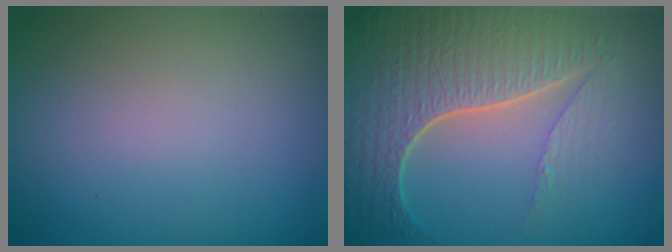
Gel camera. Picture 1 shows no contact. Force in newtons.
{"total": 7.7, "press": 5.7, "slide": 5.2}